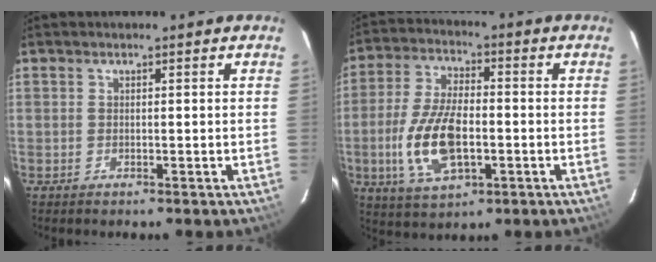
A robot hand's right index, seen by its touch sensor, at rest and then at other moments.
{"total": 13.6, "force": [-3.0, 6.4, 11.6], "torque": [-0.244, -0.003, -0.052]}